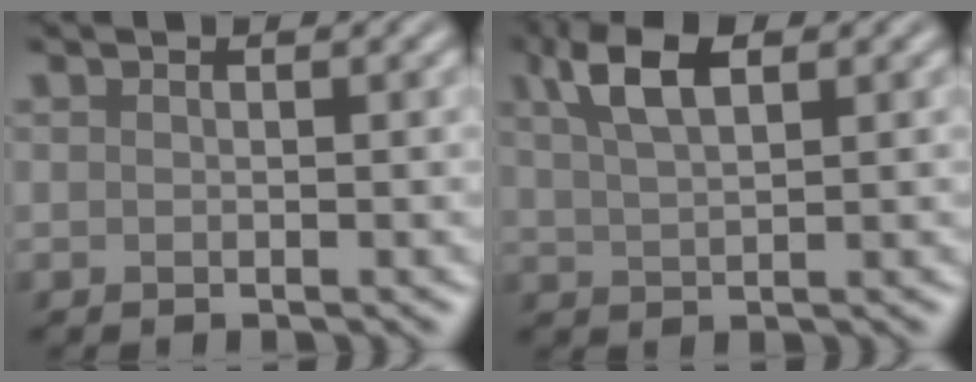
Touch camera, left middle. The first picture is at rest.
{"total": 4.8, "force": [2.3, 2.0, 3.6], "torque": [-0.078, 0.009, 0.042]}